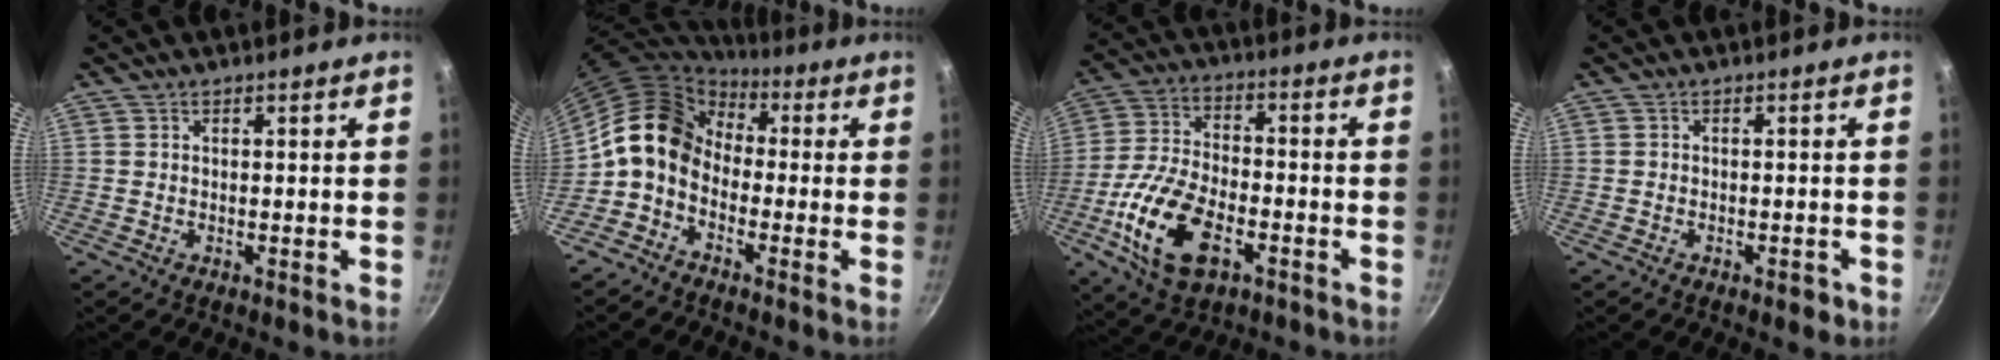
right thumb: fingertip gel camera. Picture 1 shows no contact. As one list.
[{"total": 11.3, "force": [-0.7, 8.6, 7.2], "torque": [-0.104, 0.043, -0.037]}, {"total": 16.0, "force": [-6.2, 8.6, 12.0], "torque": [-0.232, 0.024, -0.118]}, {"total": 2.2, "force": [-1.2, 1.1, 1.5], "torque": [-0.017, 0.015, -0.011]}]